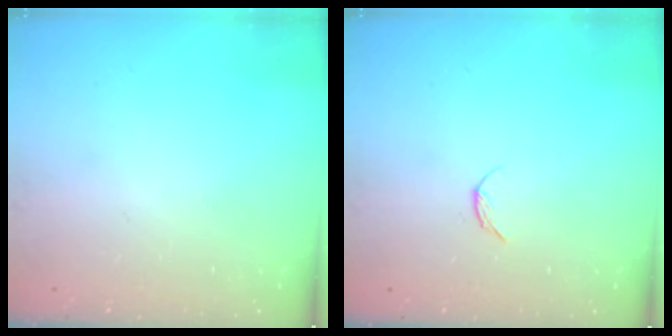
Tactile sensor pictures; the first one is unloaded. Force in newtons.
{"total": 4.9, "press": 4.9, "slide": 0.6}